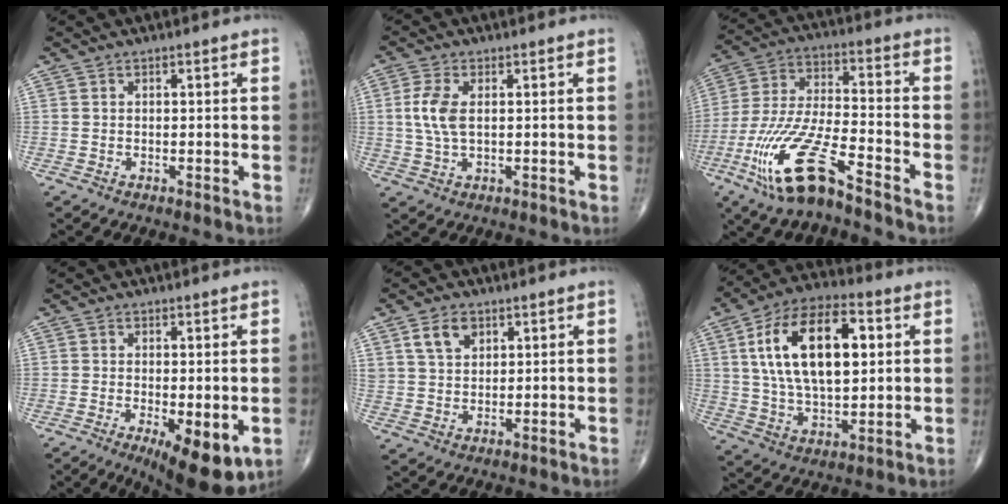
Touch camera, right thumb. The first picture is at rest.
{"total": 6.0, "force": [0.9, 3.0, 5.1], "torque": [-0.120, 0.002, 0.018]}
{"total": 17.1, "force": [-10.2, 4.0, 13.1], "torque": [-0.286, 0.041, -0.195]}
{"total": 10.4, "force": [-3.3, 3.9, 9.0], "torque": [-0.127, -0.021, -0.042]}
{"total": 5.8, "force": [2.9, 3.8, 3.2], "torque": [-0.044, -0.012, 0.056]}
{"total": 21.1, "force": [4.9, 10.8, 17.5], "torque": [-0.287, 0.004, 0.081]}